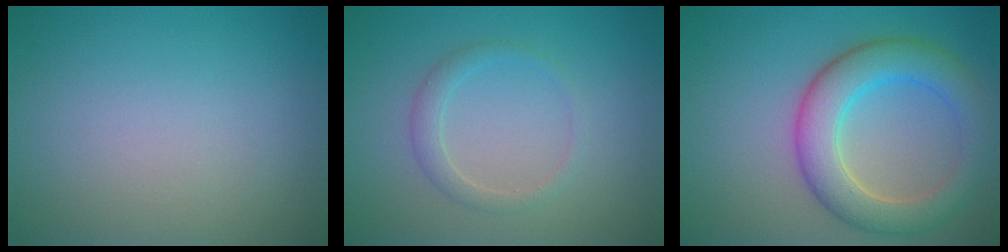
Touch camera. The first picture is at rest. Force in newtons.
{"total": 1.7, "press": 1.7, "slide": 0.2}
{"total": 6.2, "press": 6.2, "slide": 0.2}